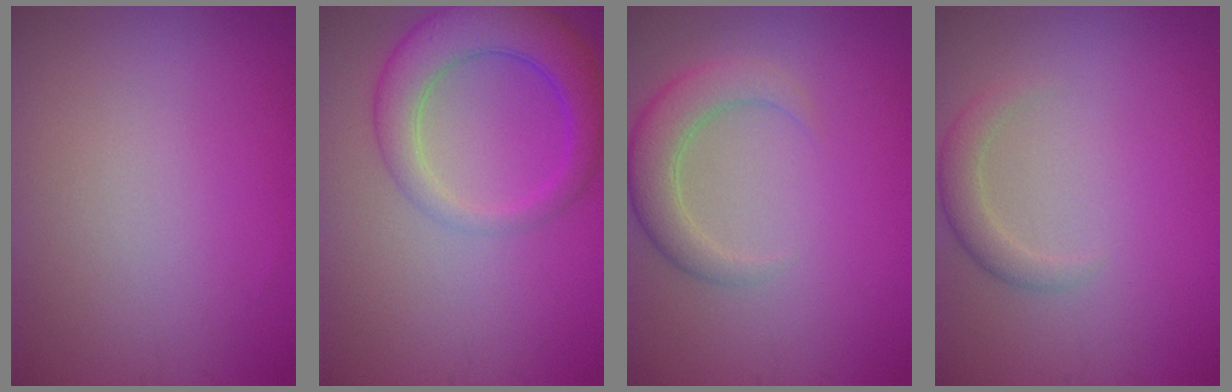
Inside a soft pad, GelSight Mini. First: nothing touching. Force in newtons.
{"total": 5.7, "press": 5.7, "slide": 0.4}
{"total": 3.8, "press": 3.8, "slide": 0.2}
{"total": 1.9, "press": 1.9, "slide": 0.1}